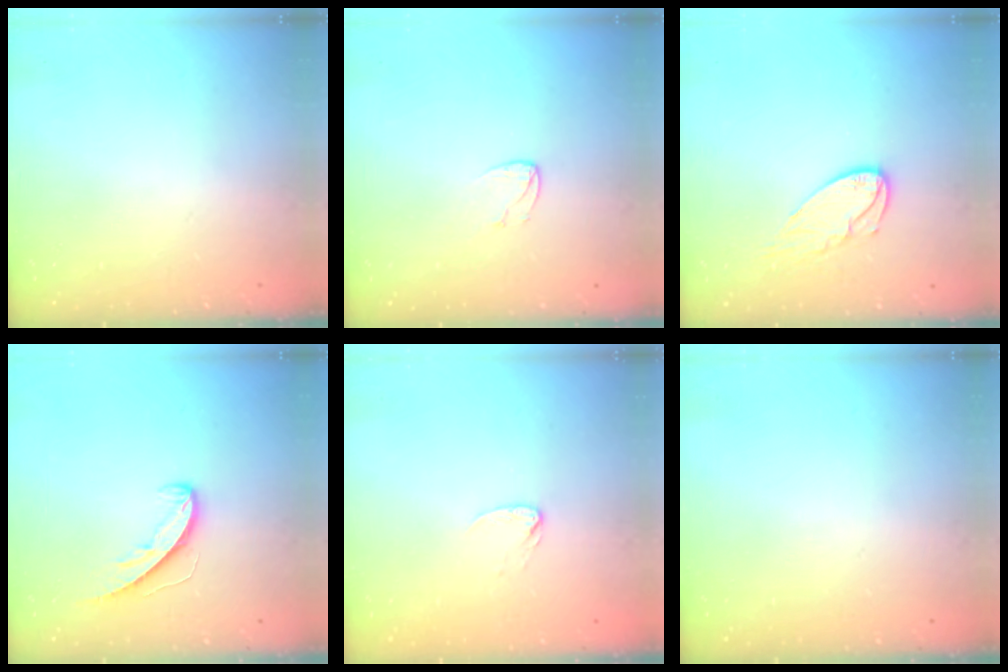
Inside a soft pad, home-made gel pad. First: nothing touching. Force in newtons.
{"total": 4.0, "press": 4.0, "slide": 0.4}
{"total": 8.2, "press": 8.2, "slide": 0.3}
{"total": 6.8, "press": 6.8, "slide": 0.5}
{"total": 3.4, "press": 3.4, "slide": 0.3}
{"total": 0.0}